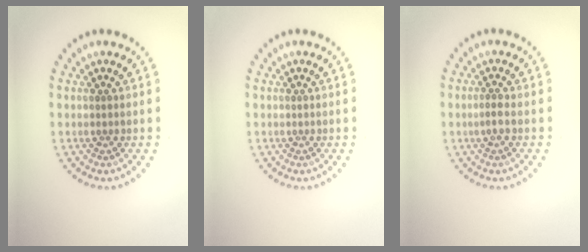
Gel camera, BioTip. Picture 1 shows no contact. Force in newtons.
{"total": 0.0}
{"total": 1.0, "press": 0.9, "slide": 0.4}